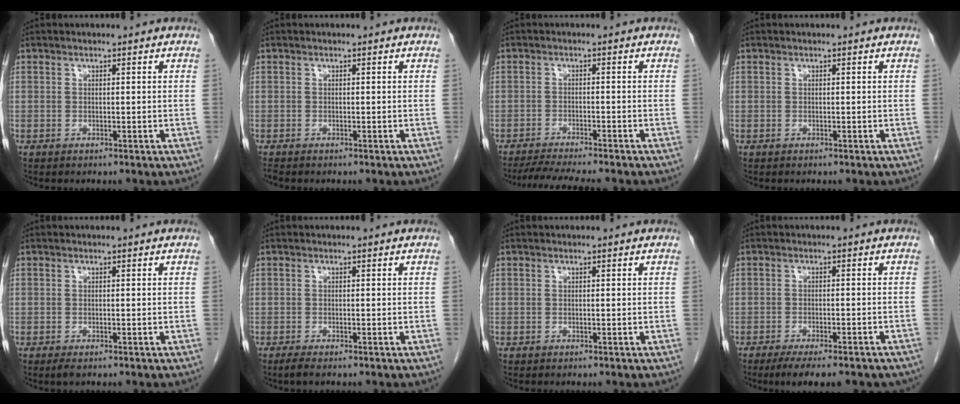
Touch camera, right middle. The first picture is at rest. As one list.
[{"total": 0.5, "force": [-0.5, 0.1, 0.2], "torque": [-0.006, -0.002, -0.010]}, {"total": 9.0, "force": [-8.0, 0.1, 4.2], "torque": [-0.058, -0.014, -0.124]}, {"total": 0.0}, {"total": 1.1, "force": [-0.7, 0.3, 0.8], "torque": [-0.012, -0.002, -0.008]}, {"total": 1.4, "force": [-1.1, 0.1, 0.9], "torque": [-0.027, -0.007, -0.021]}, {"total": 0.0}, {"total": 10.8, "force": [-8.6, 2.6, 6.0], "torque": [-0.071, -0.007, -0.112]}]